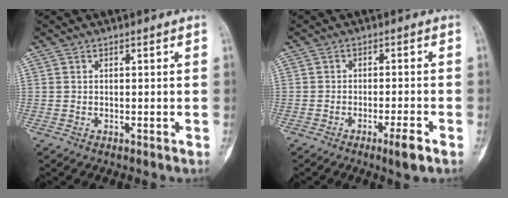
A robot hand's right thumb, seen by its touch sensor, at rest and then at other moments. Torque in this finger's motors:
{"motor_torque": [1.09, 0.82, 0.78, -1.07, 0.33]}